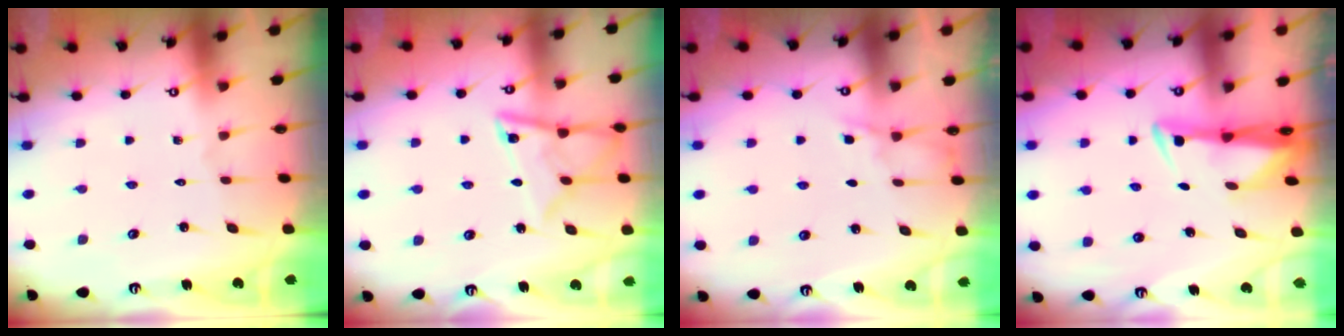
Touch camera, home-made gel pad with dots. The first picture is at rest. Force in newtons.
{"total": 13.8, "press": 13.8, "slide": 1.5}
{"total": 3.6, "press": 3.6, "slide": 0.5}
{"total": 2.9, "press": 2.8, "slide": 0.8}